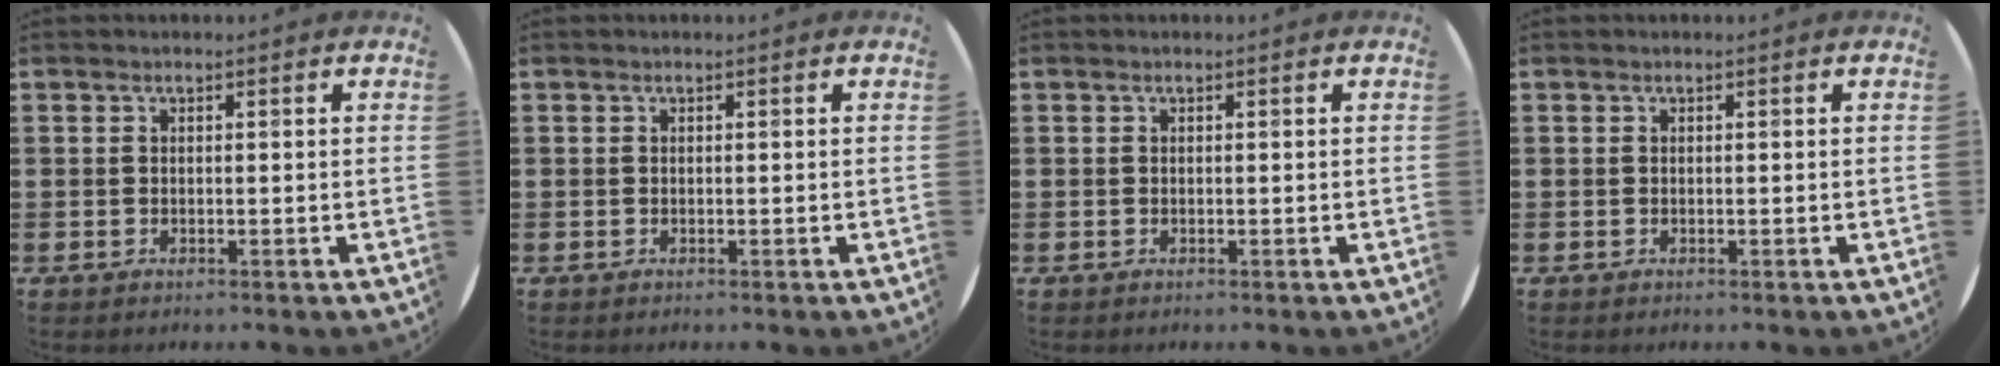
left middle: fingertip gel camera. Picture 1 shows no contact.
{"total": 0.0}
{"total": 0.0}
{"total": 0.0}